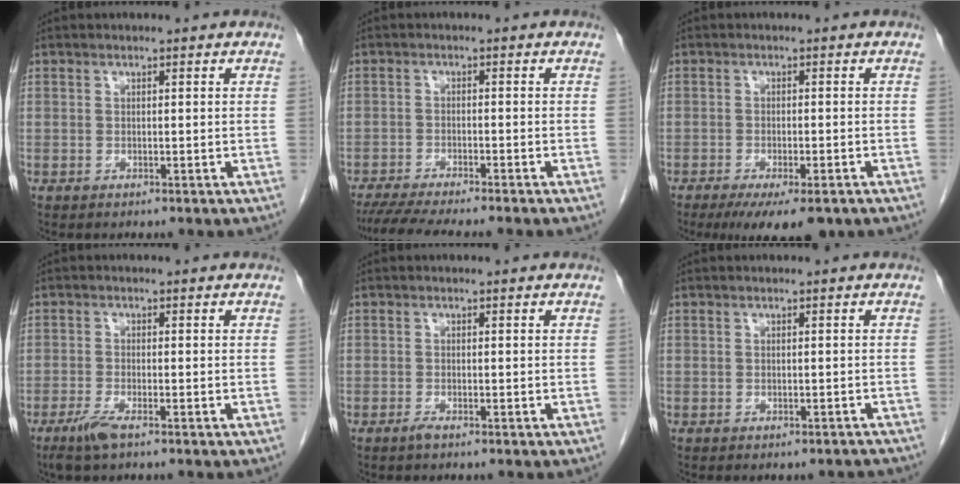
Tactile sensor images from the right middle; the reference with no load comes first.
{"total": 9.6, "force": [-8.3, -0.3, 4.8], "torque": [-0.058, -0.018, -0.129]}
{"total": 8.5, "force": [-6.0, 2.1, 5.7], "torque": [-0.077, -0.015, -0.089]}
{"total": 3.1, "force": [-2.1, 0.3, 2.3], "torque": [-0.053, -0.008, -0.042]}
{"total": 0.9, "force": [-0.7, 0.0, 0.5], "torque": [-0.013, -0.001, -0.012]}
{"total": 2.7, "force": [-2.5, 1.0, 0.4], "torque": [-0.005, -0.003, -0.028]}